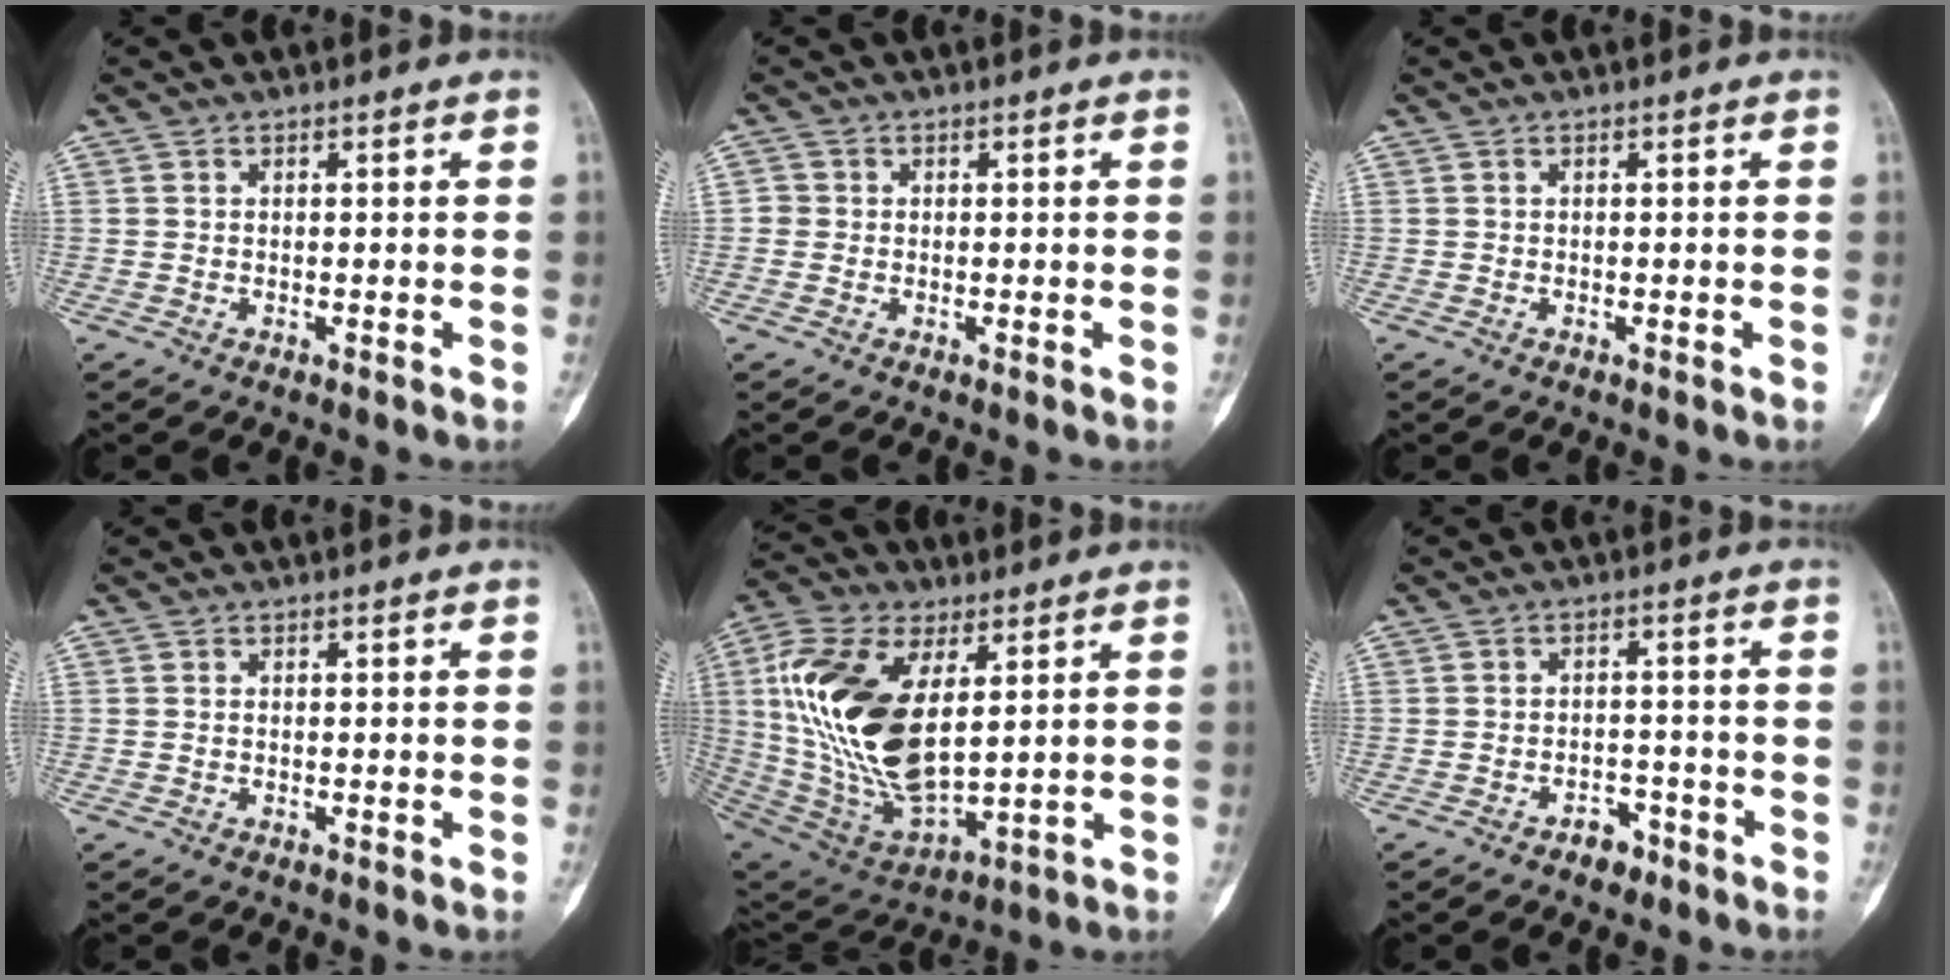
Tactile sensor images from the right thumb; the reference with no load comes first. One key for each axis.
{"total": 1.4, "fx": -0.1, "fy": 1.3, "fz": 0.3, "tx": 0.004, "ty": 0.005, "tz": -0.005}
{"total": 0.0}
{"total": 0.0}
{"total": 23.0, "fx": 4.5, "fy": 11.7, "fz": 19.2, "tx": -0.390, "ty": -0.023, "tz": 0.090}
{"total": 2.6, "fx": -1.8, "fy": 1.5, "fz": 1.0, "tx": -0.011, "ty": 0.013, "tz": -0.026}